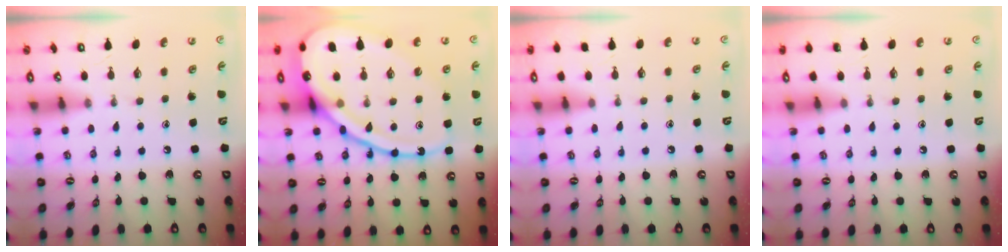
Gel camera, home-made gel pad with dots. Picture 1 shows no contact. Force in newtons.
{"total": 21.7, "press": 21.6, "slide": 2.2}
{"total": 4.4, "press": 4.4, "slide": 0.7}
{"total": 0.0}